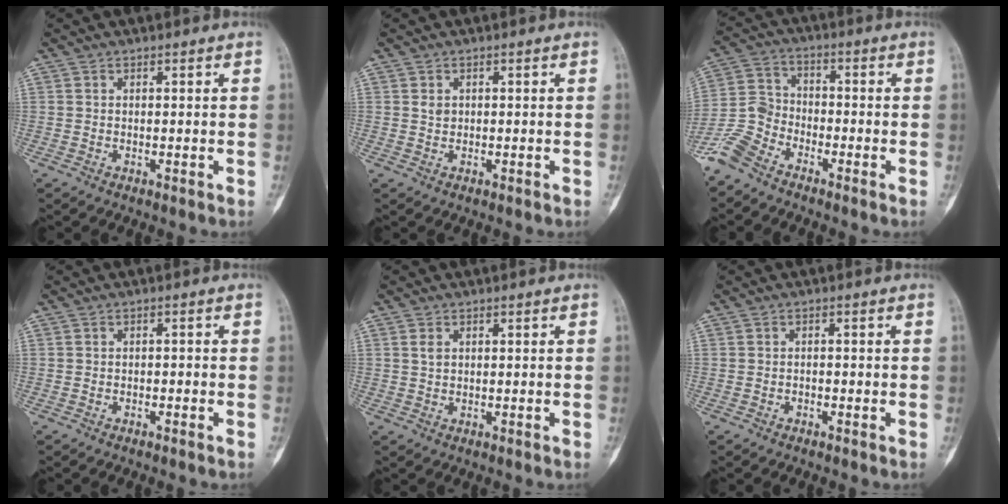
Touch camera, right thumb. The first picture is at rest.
{"total": 1.1, "force": [0.1, 0.9, 0.6], "torque": [-0.008, 0.002, 0.003]}
{"total": 7.9, "force": [-6.2, 4.0, 2.9], "torque": [-0.062, 0.028, -0.140]}
{"total": 0.7, "force": [-0.5, 0.3, 0.4], "torque": [-0.006, 0.006, -0.010]}
{"total": 1.6, "force": [0.7, 1.0, 1.1], "torque": [-0.021, -0.001, 0.016]}
{"total": 0.7, "force": [-0.4, 0.4, 0.3], "torque": [-0.003, 0.002, -0.011]}